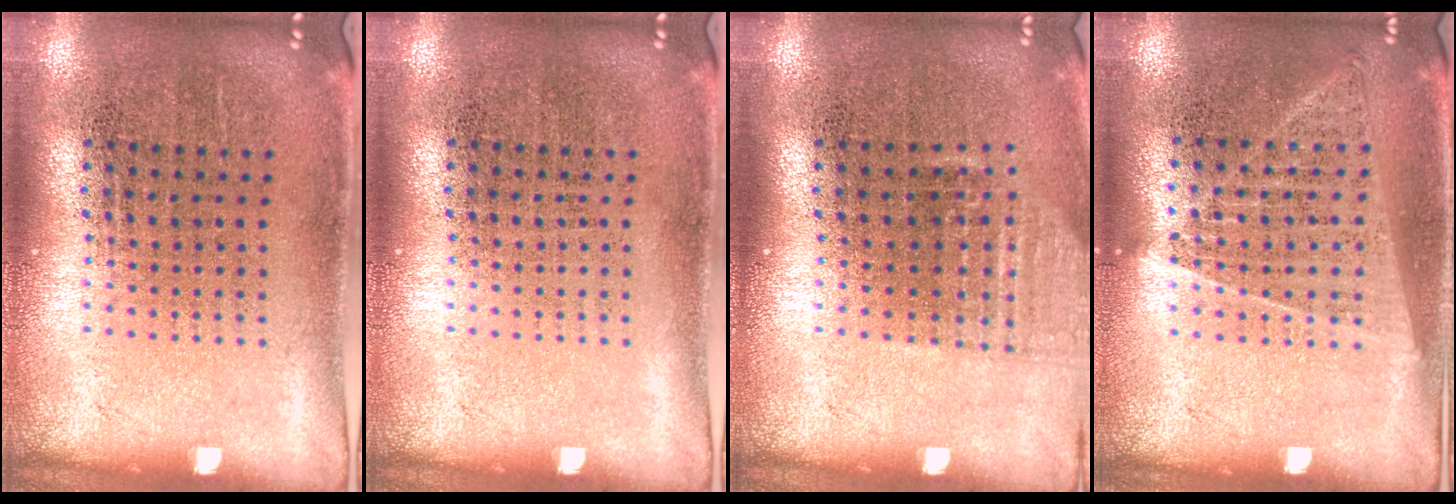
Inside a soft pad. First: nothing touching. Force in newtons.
{"total": 0.0}
{"total": 1.0, "press": 0.9, "slide": 0.4}
{"total": 1.4, "press": 1.3, "slide": 0.3}